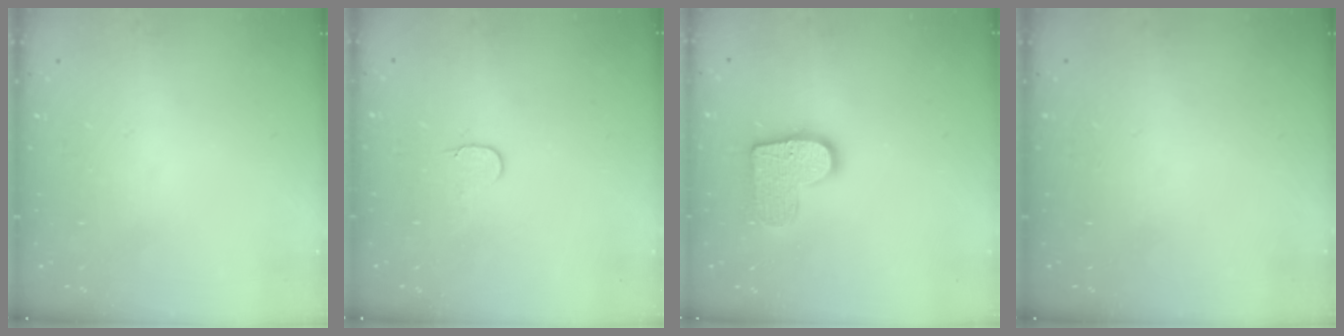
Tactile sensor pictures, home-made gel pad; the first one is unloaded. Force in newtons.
{"total": 3.6, "press": 3.6, "slide": 0.4}
{"total": 11.6, "press": 11.6, "slide": 0.6}
{"total": 0.0}